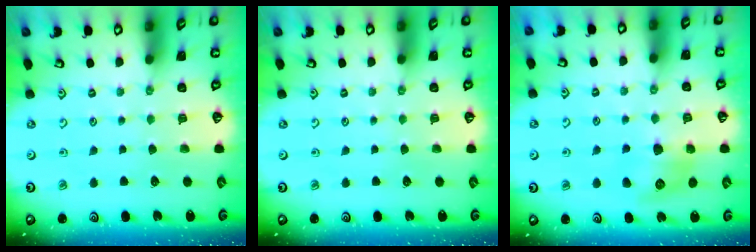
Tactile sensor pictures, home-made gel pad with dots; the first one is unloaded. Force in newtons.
{"total": 0.0}
{"total": 9.7, "press": 9.7, "slide": 0.4}